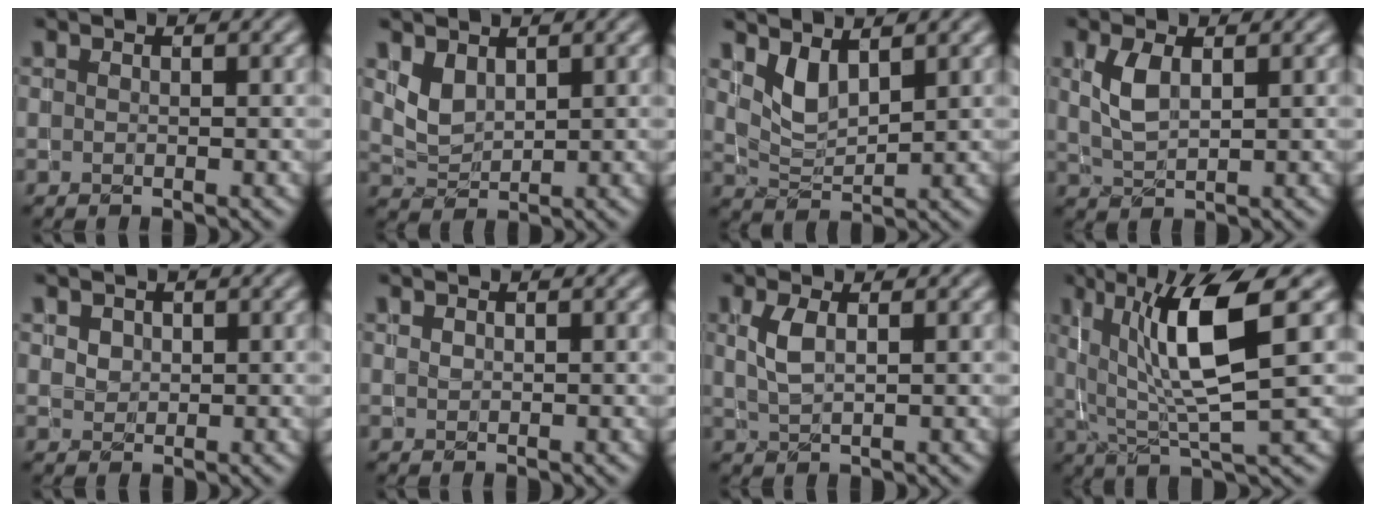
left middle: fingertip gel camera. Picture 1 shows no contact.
{"total": 2.1, "force": [1.1, 1.4, 1.2], "torque": [-0.031, -0.006, 0.029]}
{"total": 2.8, "force": [1.5, 1.3, 2.0], "torque": [-0.048, -0.011, 0.036]}
{"total": 3.0, "force": [0.7, 1.5, 2.5], "torque": [-0.060, 0.003, 0.018]}
{"total": 0.9, "force": [0.3, 0.8, 0.2], "torque": [-0.005, -0.001, 0.006]}
{"total": 0.0}
{"total": 2.3, "force": [0.5, 1.0, 2.0], "torque": [-0.051, 0.002, 0.014]}
{"total": 8.5, "force": [2.3, 1.9, 7.9], "torque": [-0.136, -0.006, 0.042]}